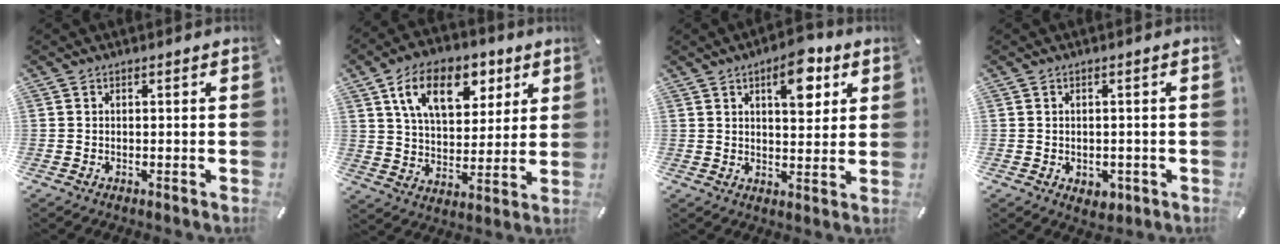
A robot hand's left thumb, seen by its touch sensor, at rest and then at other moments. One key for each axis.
{"total": 15.0, "fx": 7.5, "fy": 9.3, "fz": 9.0, "tx": -0.147, "ty": -0.018, "tz": 0.131}
{"total": 10.2, "fx": 5.1, "fy": 4.8, "fz": 7.3, "tx": -0.088, "ty": -0.021, "tz": 0.080}
{"total": 2.6, "fx": -0.8, "fy": 2.2, "fz": 1.2, "tx": -0.012, "ty": 0.001, "tz": -0.015}